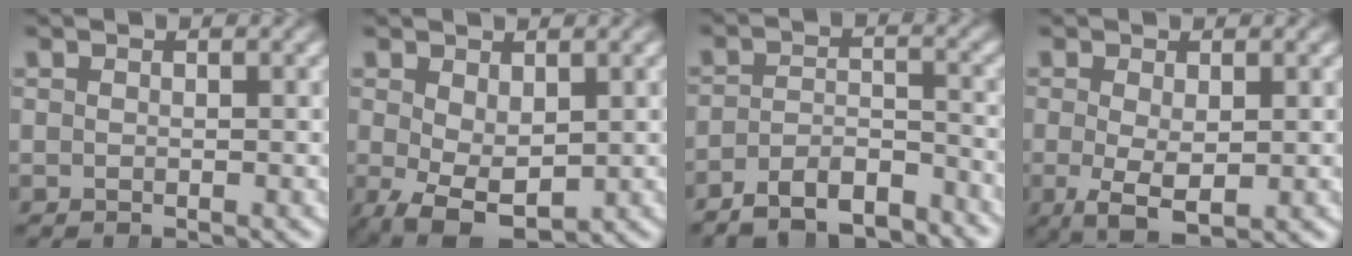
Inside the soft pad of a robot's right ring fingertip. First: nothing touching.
{"total": 6.1, "force": [-3.1, 3.5, 3.9], "torque": [-0.081, -0.052, -0.025]}
{"total": 6.8, "force": [-6.0, 2.5, 1.9], "torque": [-0.031, -0.022, -0.099]}
{"total": 5.8, "force": [-2.7, 2.9, 4.2], "torque": [-0.093, -0.053, -0.016]}